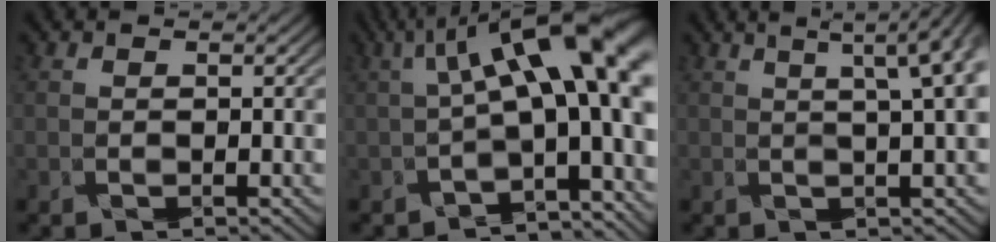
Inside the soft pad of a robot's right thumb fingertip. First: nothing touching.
{"total": 15.0, "force": [1.7, 5.3, 13.9], "torque": [-0.201, 0.010, 0.042]}
{"total": 5.9, "force": [2.0, 0.6, 5.6], "torque": [-0.070, 0.022, 0.028]}